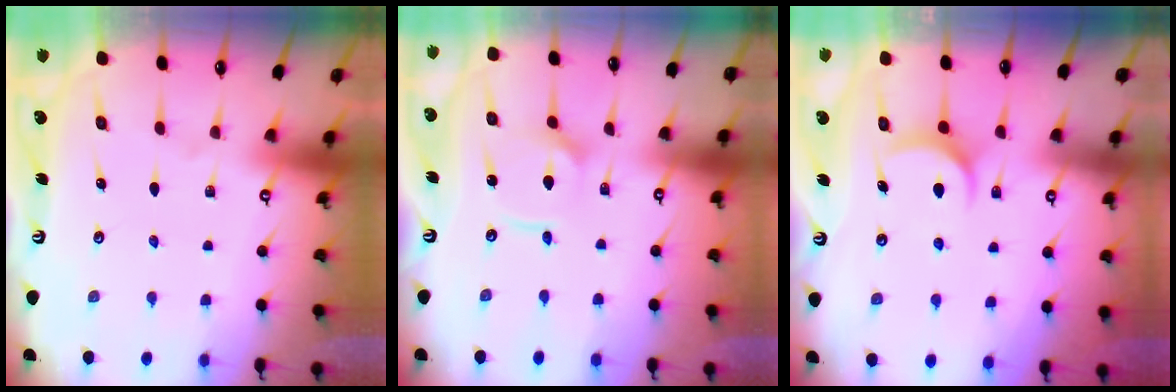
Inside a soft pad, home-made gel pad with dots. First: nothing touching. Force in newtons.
{"total": 6.4, "press": 6.3, "slide": 0.7}
{"total": 6.6, "press": 6.6, "slide": 0.3}